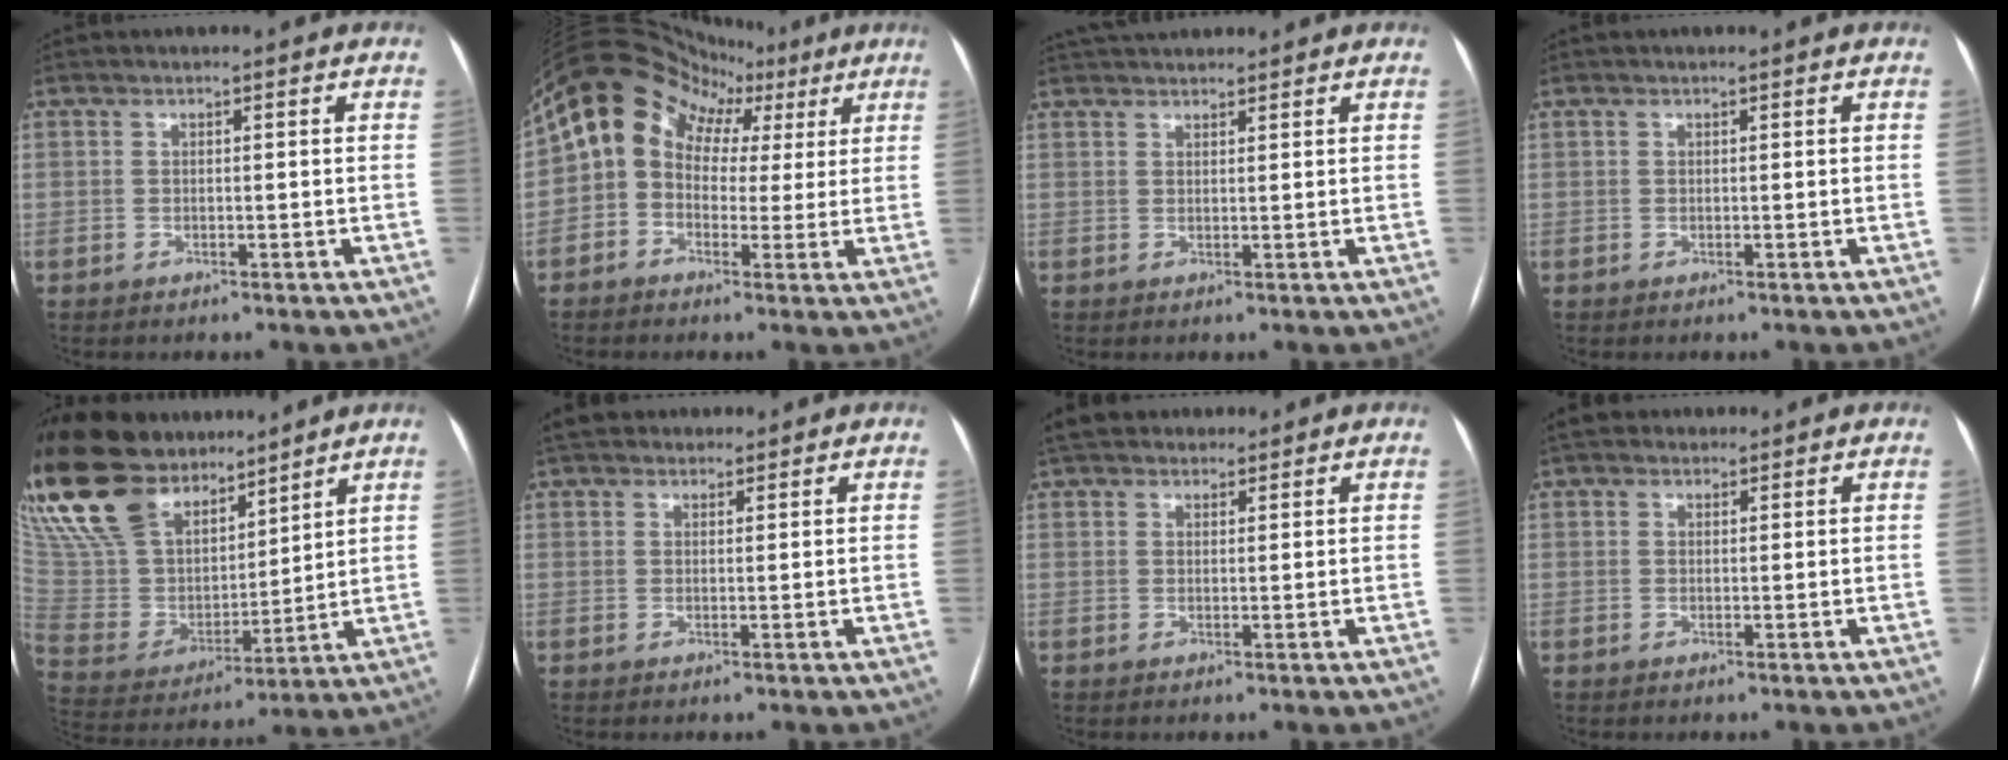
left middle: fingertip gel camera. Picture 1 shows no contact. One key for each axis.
{"total": 14.0, "fx": 4.9, "fy": 11.6, "fz": 6.2, "tx": -0.118, "ty": 0.077, "tz": 0.069}
{"total": 5.3, "fx": 5.0, "fy": 1.1, "fz": 1.6, "tx": -0.024, "ty": 0.036, "tz": 0.081}
{"total": 0.0}
{"total": 24.4, "fx": 18.2, "fy": 11.1, "fz": 11.9, "tx": -0.275, "ty": 0.033, "tz": 0.332}
{"total": 6.3, "fx": 5.5, "fy": 2.7, "fz": 1.7, "tx": -0.015, "ty": 0.035, "tz": 0.090}
{"total": 7.8, "fx": 6.7, "fy": 3.2, "fz": 2.3, "tx": -0.026, "ty": 0.036, "tz": 0.110}
{"total": 4.0, "fx": 3.4, "fy": 1.9, "fz": 0.8, "tx": -0.006, "ty": 0.029, "tz": 0.054}